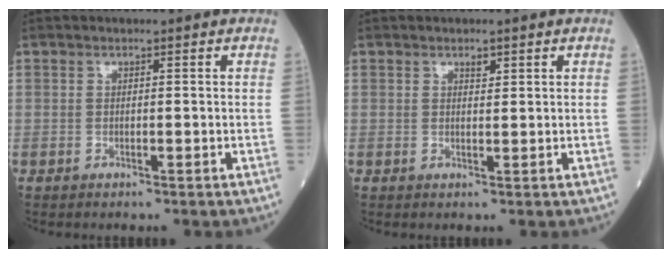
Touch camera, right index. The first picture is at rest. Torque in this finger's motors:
{"motor_torque": [0.00, 0.01, -0.02, 0.00]}